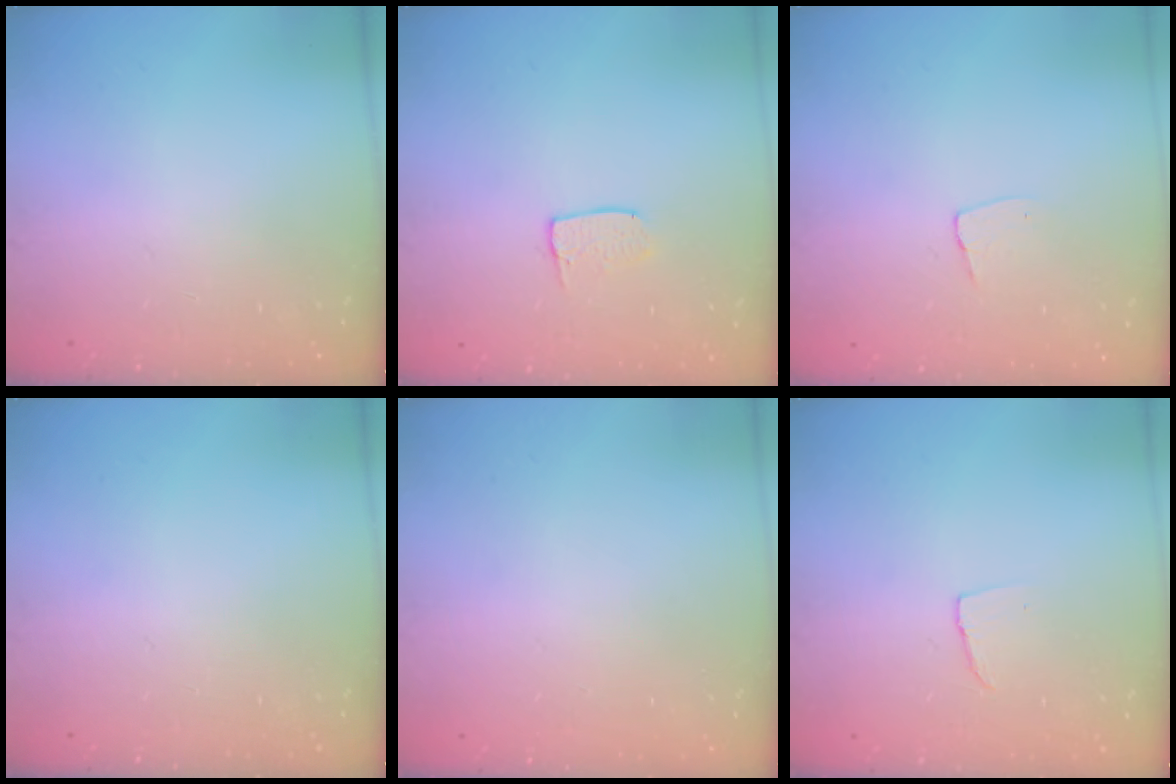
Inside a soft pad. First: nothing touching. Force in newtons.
{"total": 3.8, "press": 3.8, "slide": 0.2}
{"total": 4.1, "press": 4.1, "slide": 0.3}
{"total": 0.0}
{"total": 0.0}
{"total": 4.2, "press": 4.2, "slide": 0.3}